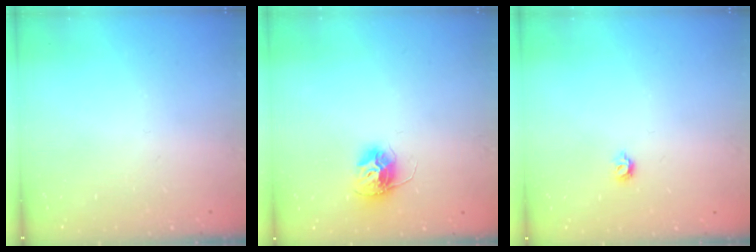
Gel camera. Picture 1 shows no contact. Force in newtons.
{"total": 11.4, "press": 11.4, "slide": 0.9}
{"total": 4.1, "press": 4.0, "slide": 0.8}